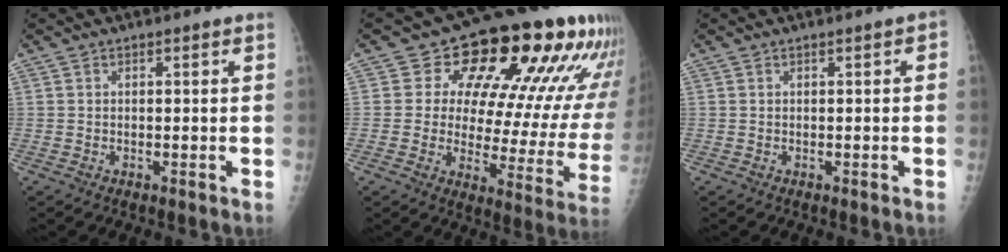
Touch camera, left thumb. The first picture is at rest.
{"total": 20.9, "force": [11.8, 9.8, 14.3], "torque": [-0.141, -0.043, 0.145]}
{"total": 0.9, "force": [0.0, 0.4, 0.8], "torque": [-0.001, 0.005, -0.004]}